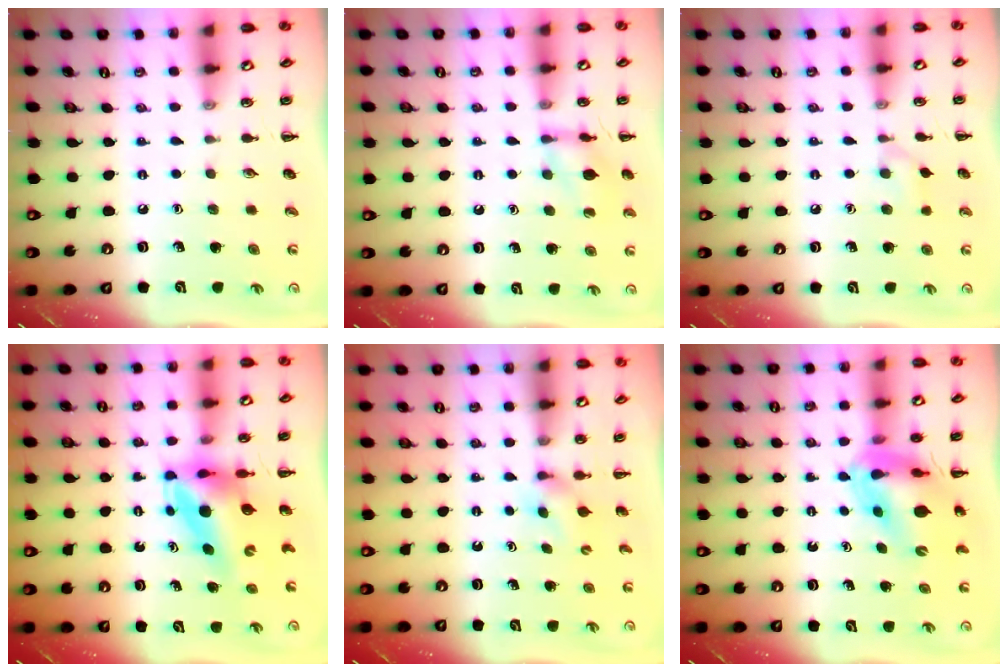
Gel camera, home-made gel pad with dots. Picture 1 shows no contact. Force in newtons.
{"total": 11.2, "press": 11.2, "slide": 0.8}
{"total": 6.0, "press": 5.6, "slide": 2.0}
{"total": 6.6, "press": 6.3, "slide": 1.9}
{"total": 4.2, "press": 4.0, "slide": 1.0}
{"total": 12.0, "press": 11.5, "slide": 3.5}